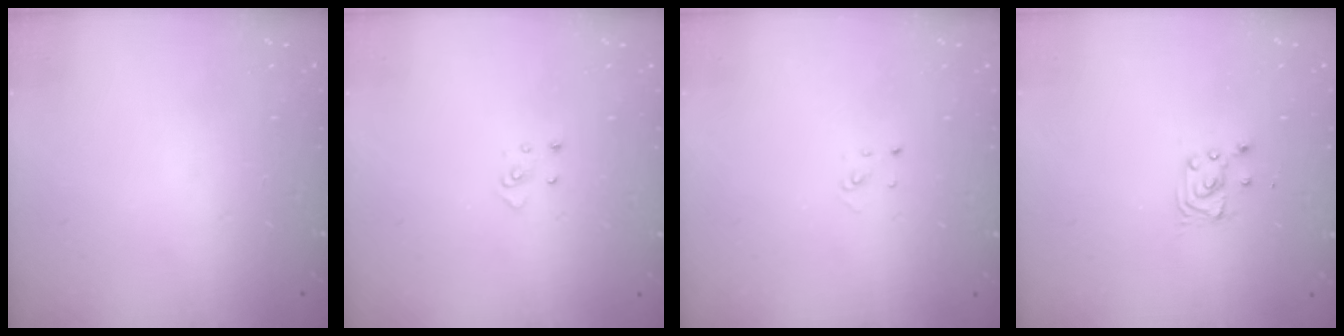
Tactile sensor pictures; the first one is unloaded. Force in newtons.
{"total": 3.4, "press": 3.4, "slide": 0.3}
{"total": 2.0, "press": 2.0, "slide": 0.1}
{"total": 2.9, "press": 2.9, "slide": 0.4}